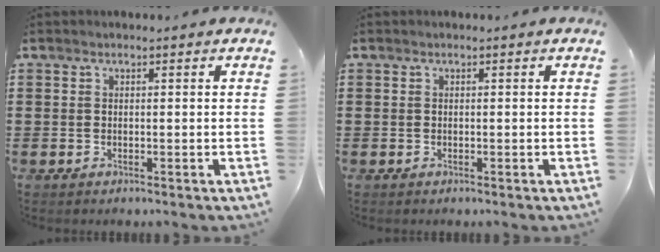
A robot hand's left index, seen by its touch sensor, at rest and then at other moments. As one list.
[{"total": 0.0}]